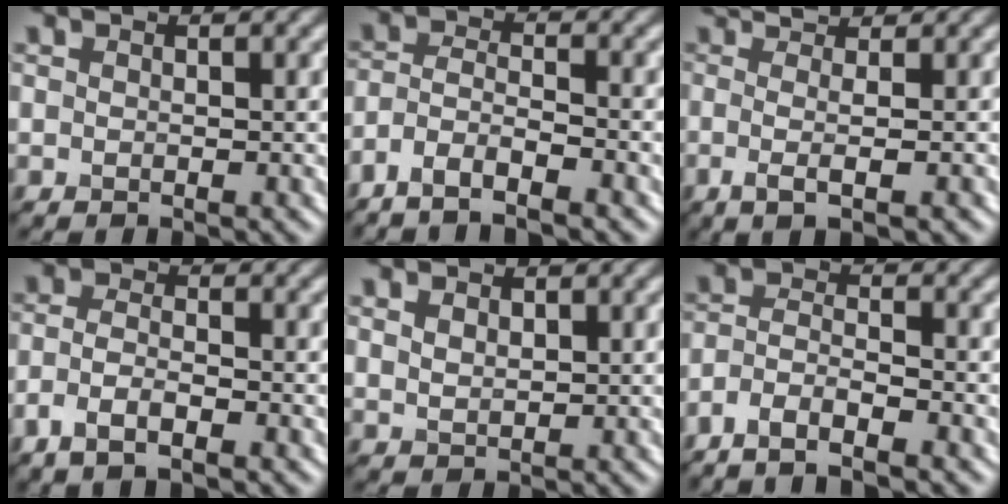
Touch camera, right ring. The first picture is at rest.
{"total": 4.1, "force": [-3.2, 0.9, 2.4], "torque": [-0.049, -0.001, -0.068]}
{"total": 4.5, "force": [0.7, 1.3, 4.3], "torque": [-0.073, 0.007, 0.000]}
{"total": 3.0, "force": [-1.6, 1.0, 2.3], "torque": [-0.049, -0.001, -0.036]}
{"total": 1.5, "force": [0.8, 1.0, 0.8], "torque": [-0.016, -0.001, 0.020]}
{"total": 3.8, "force": [-3.0, 0.7, 2.1], "torque": [-0.043, -0.001, -0.065]}